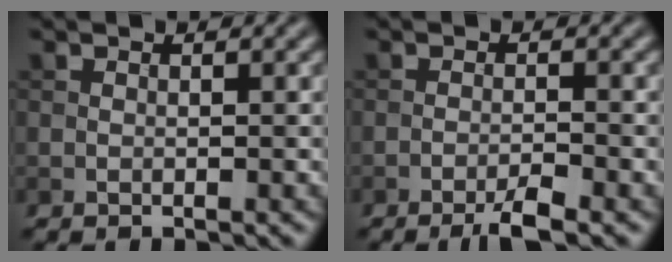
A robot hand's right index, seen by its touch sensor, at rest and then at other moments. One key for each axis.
{"total": 2.9, "fx": -1.9, "fy": 0.4, "fz": 2.1, "tx": -0.036, "ty": 0.003, "tz": -0.041}